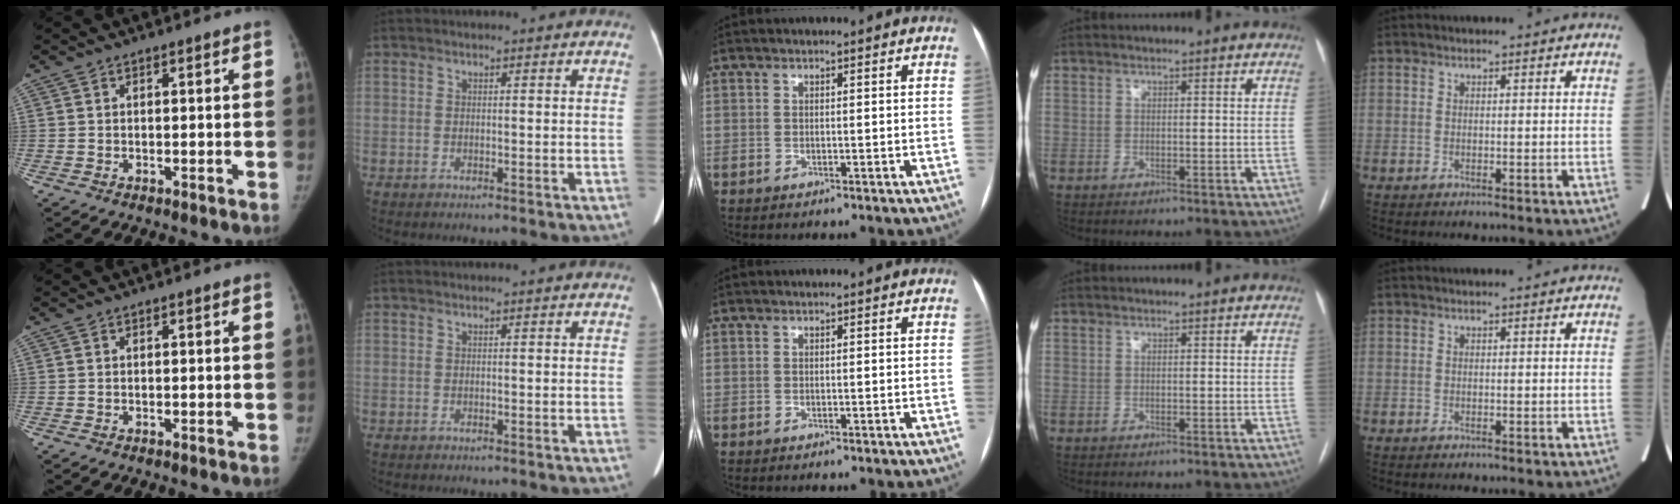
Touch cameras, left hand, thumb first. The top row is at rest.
{}